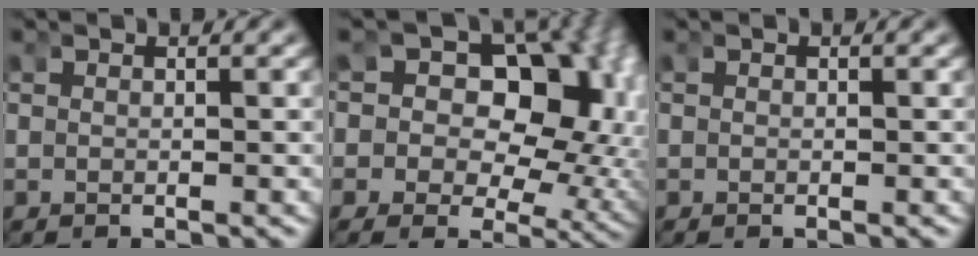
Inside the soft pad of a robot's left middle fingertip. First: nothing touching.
{"total": 17.9, "force": [3.1, 13.9, 11.0], "torque": [-0.170, 0.013, 0.020]}
{"total": 0.0}